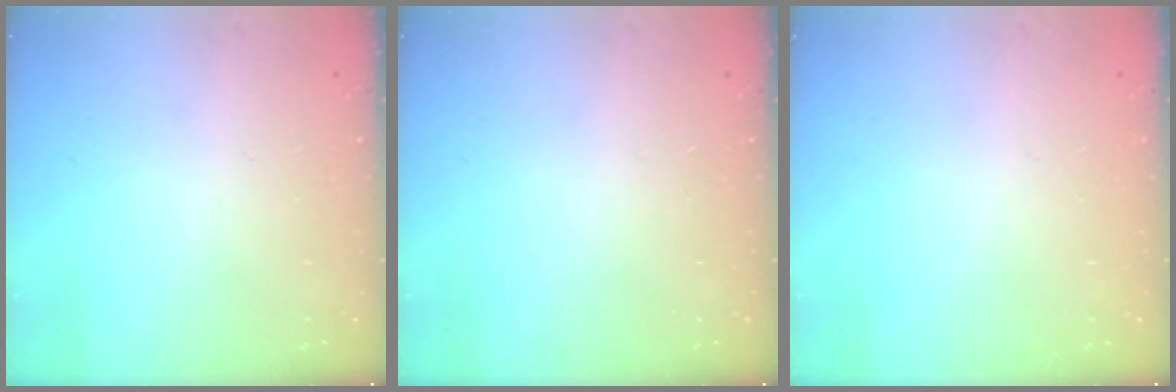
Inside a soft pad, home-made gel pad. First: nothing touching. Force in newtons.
{"total": 0.0}
{"total": 0.0}